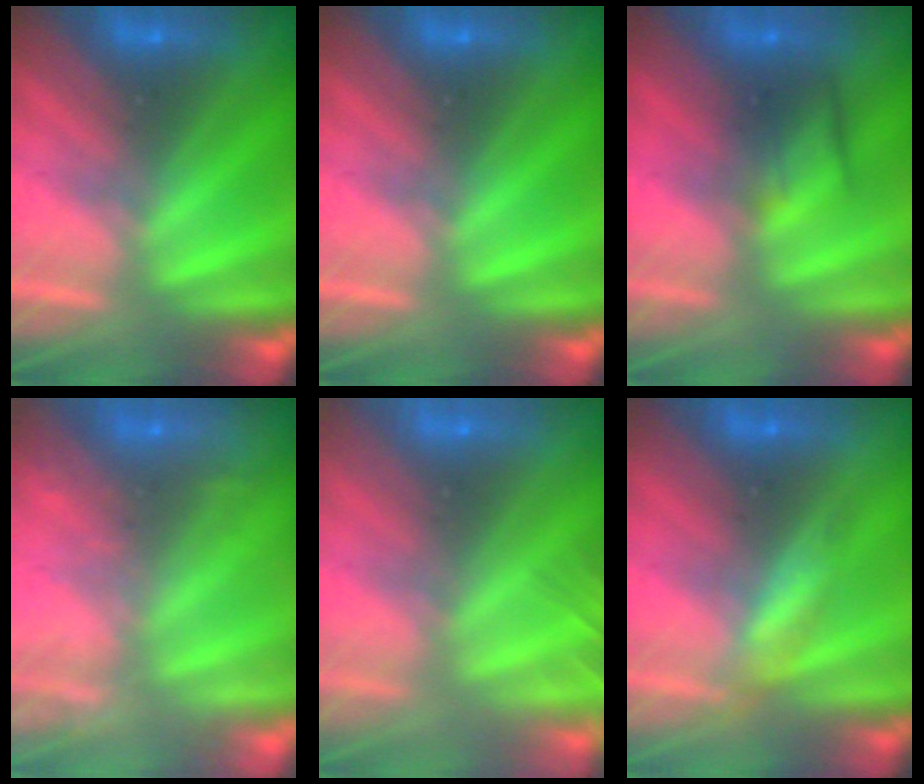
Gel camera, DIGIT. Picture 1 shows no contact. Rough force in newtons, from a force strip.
{"total": 0.0}
{"total": 2.4}
{"total": 8.1}
{"total": 7.7}
{"total": 2.9}